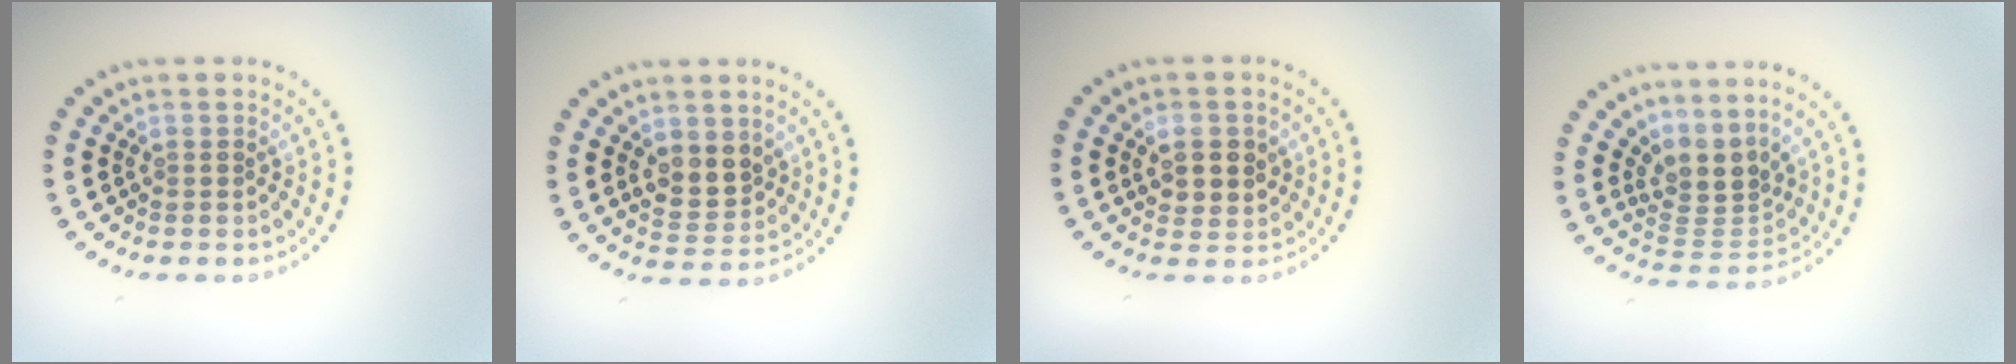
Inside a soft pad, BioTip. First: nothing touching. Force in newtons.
{"total": 2.9, "press": 2.7, "slide": 1.0}
{"total": 2.6, "press": 2.6, "slide": 0.6}
{"total": 3.4, "press": 2.4, "slide": 2.4}